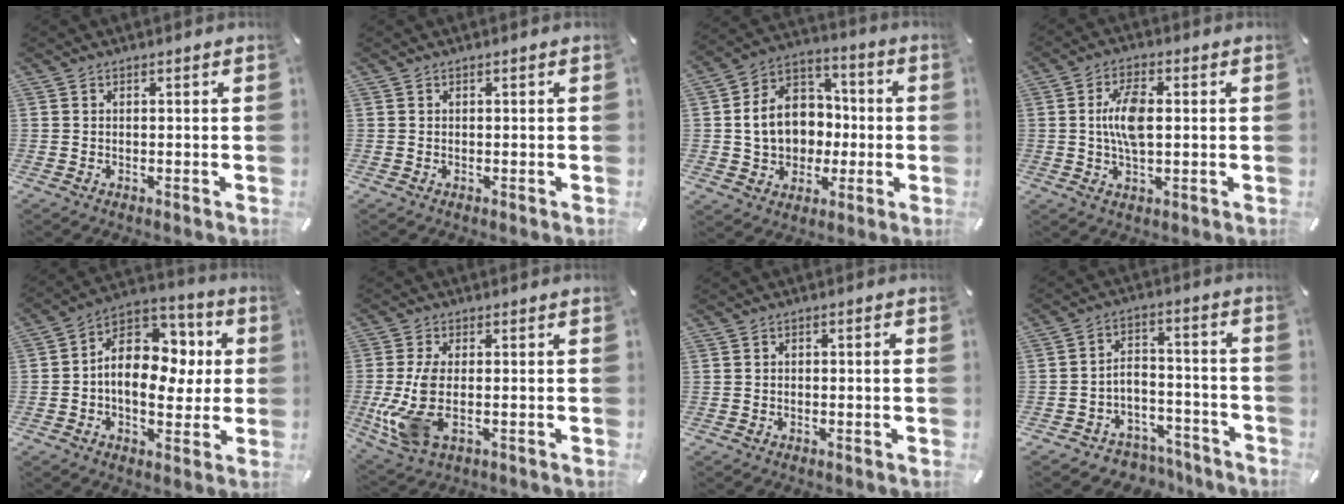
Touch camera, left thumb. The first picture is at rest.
{"total": 0.0}
{"total": 13.2, "force": [-1.4, 11.7, 5.9], "torque": [-0.138, 0.013, -0.019]}
{"total": 8.3, "force": [0.7, 3.7, 7.4], "torque": [-0.160, -0.001, 0.003]}
{"total": 13.7, "force": [1.1, 10.6, 8.6], "torque": [-0.133, -0.016, 0.022]}
{"total": 9.5, "force": [-0.9, 4.0, 8.6], "torque": [-0.205, -0.024, -0.016]}
{"total": 1.3, "force": [-0.1, 0.4, 1.2], "torque": [-0.021, 0.002, -0.004]}
{"total": 5.5, "force": [-3.0, 4.5, 0.7], "torque": [-0.009, 0.023, -0.054]}